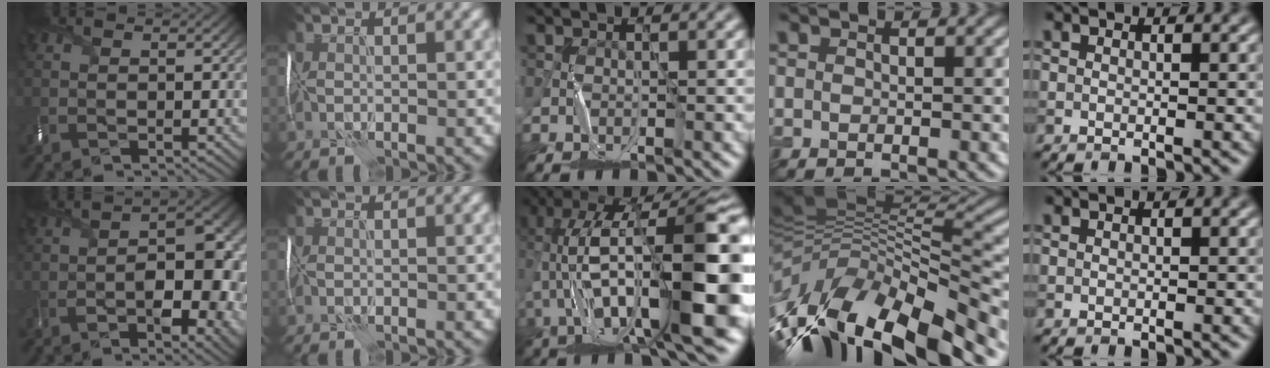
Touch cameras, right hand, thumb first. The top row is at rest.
{"thumb": {"total": 11.6, "force": [-3.3, 5.9, 9.4], "torque": [-0.124, -0.012, -0.048]}, "middle": {"total": 17.0, "force": [-0.3, 5.3, 16.2], "torque": [-0.285, 0.036, -0.004]}, "ring": {"total": 16.7, "force": [-6.8, 7.0, 13.6], "torque": [-0.259, 0.008, -0.114]}}